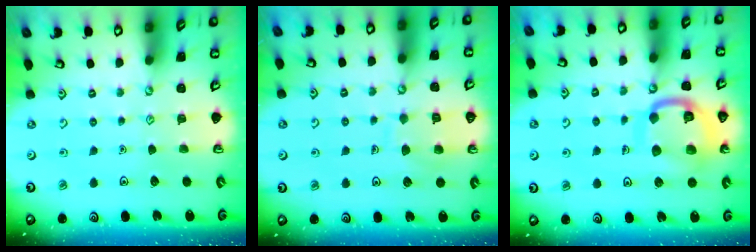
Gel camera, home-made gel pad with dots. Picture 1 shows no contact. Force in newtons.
{"total": 8.9, "press": 8.9, "slide": 0.9}
{"total": 14.8, "press": 14.7, "slide": 1.6}